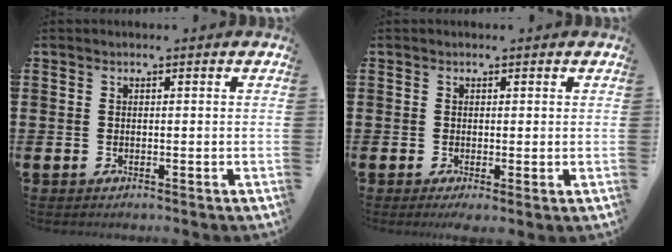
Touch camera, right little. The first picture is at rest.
{"total": 0.6, "force": [-0.3, 0.0, 0.5], "torque": [-0.007, -0.001, -0.007]}